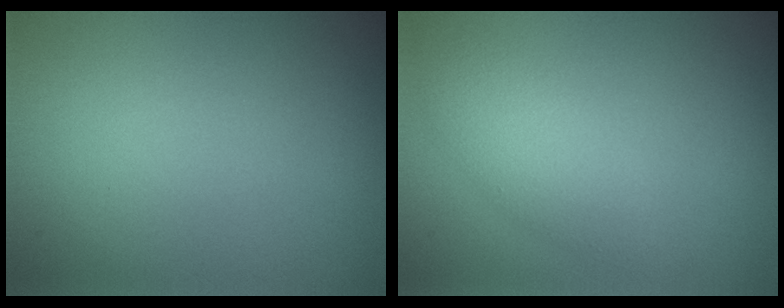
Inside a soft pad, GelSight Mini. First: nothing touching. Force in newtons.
{"total": 2.9, "press": 2.9, "slide": 0.0}